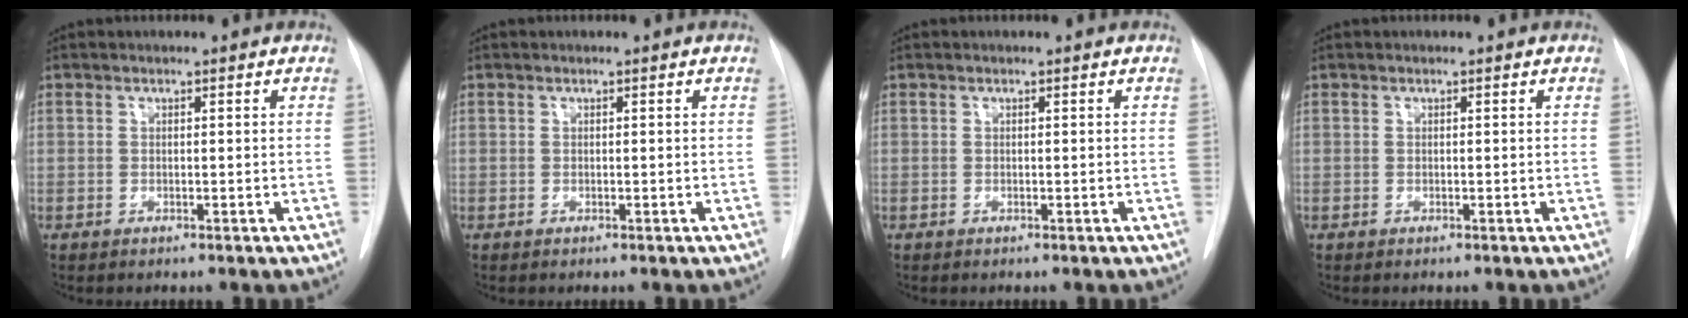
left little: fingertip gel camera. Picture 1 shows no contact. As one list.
[{"total": 0.0}, {"total": 0.0}, {"total": 0.0}]